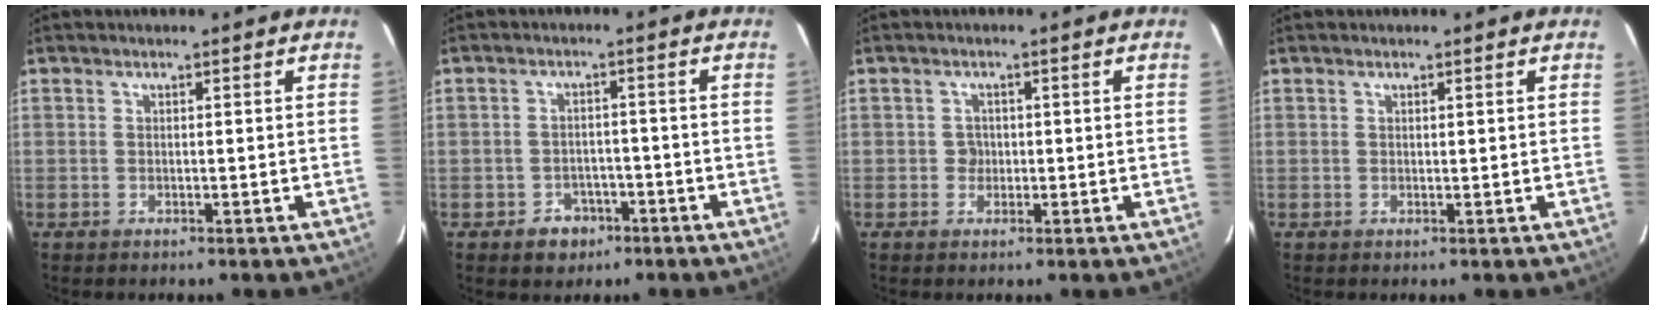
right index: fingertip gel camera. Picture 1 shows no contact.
{"total": 4.1, "force": [-2.2, 3.2, 1.3], "torque": [-0.013, 0.009, -0.026]}
{"total": 1.7, "force": [-0.1, 1.5, 0.6], "torque": [-0.009, 0.004, -0.002]}
{"total": 0.0}